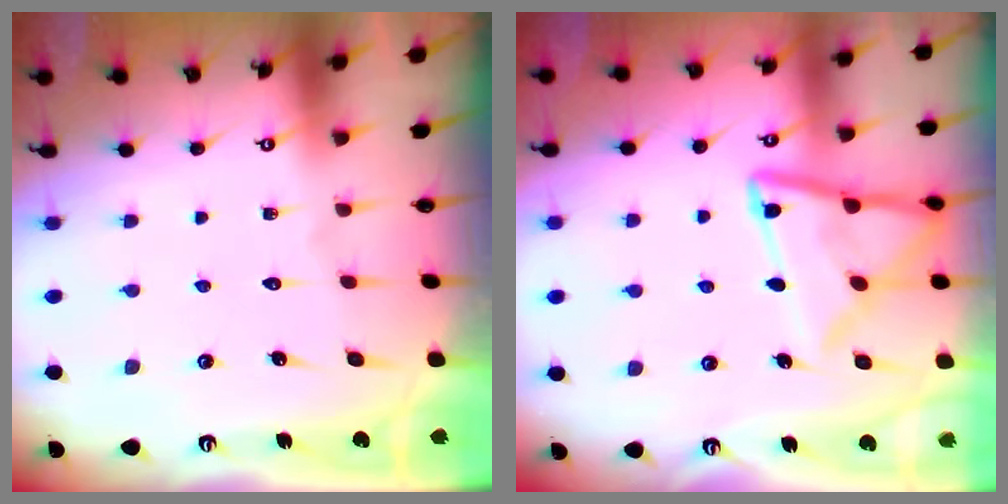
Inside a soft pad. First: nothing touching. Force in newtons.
{"total": 14.5, "press": 14.4, "slide": 1.3}